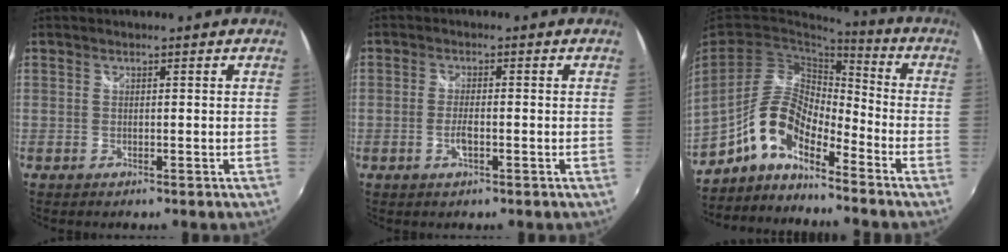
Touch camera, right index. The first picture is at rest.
{"total": 2.9, "force": [-1.0, 0.9, 2.5], "torque": [-0.052, -0.002, -0.020]}
{"total": 10.4, "force": [-6.8, 4.0, 6.8], "torque": [-0.137, 0.013, -0.137]}